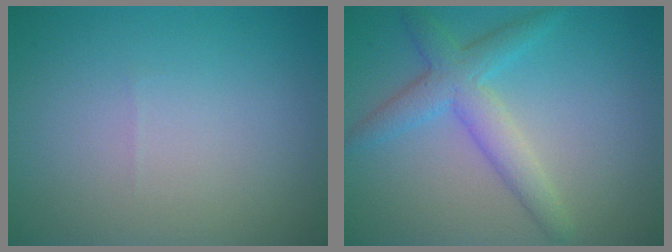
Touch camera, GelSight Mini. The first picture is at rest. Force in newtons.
{"total": 3.9, "press": 3.9, "slide": 0.1}